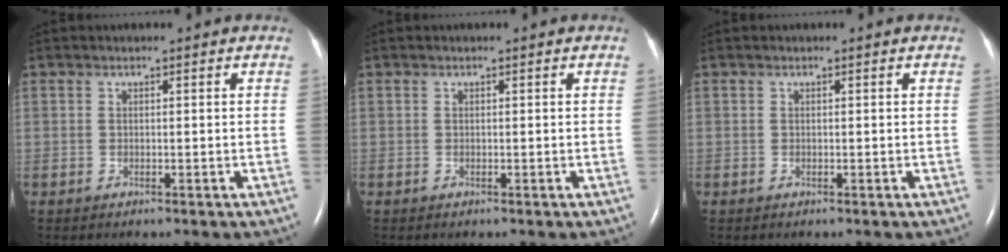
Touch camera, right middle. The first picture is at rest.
{"total": 0.0}
{"total": 0.0}